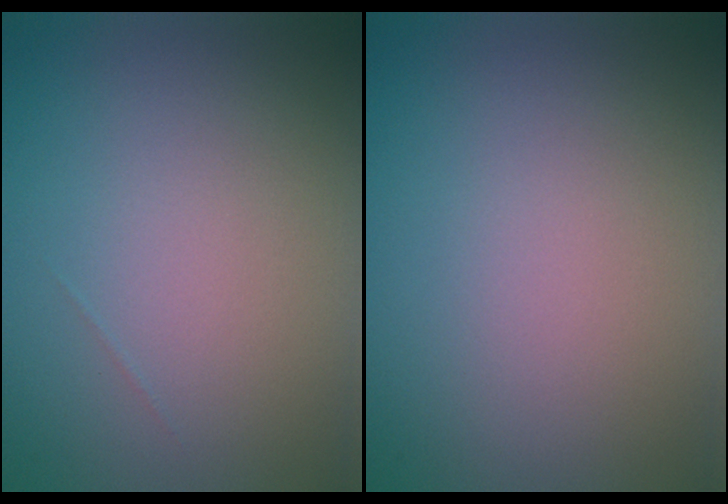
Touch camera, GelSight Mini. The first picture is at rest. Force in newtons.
{"total": 0.0}